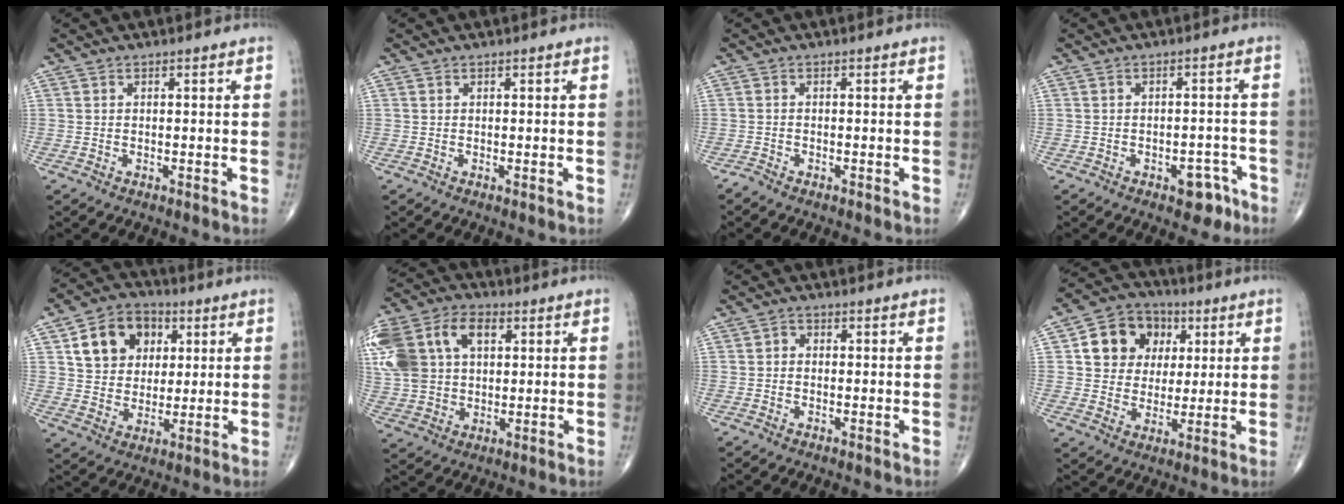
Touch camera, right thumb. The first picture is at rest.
{"total": 0.0}
{"total": 0.9, "force": [-0.8, 0.2, 0.2], "torque": [-0.009, 0.001, -0.019]}
{"total": 5.0, "force": [-2.9, 2.8, 2.9], "torque": [-0.014, 0.026, -0.032]}
{"total": 13.0, "force": [4.4, 10.2, 6.8], "torque": [-0.081, -0.003, 0.074]}
{"total": 22.9, "force": [6.4, 16.0, 15.0], "torque": [-0.352, 0.050, 0.124]}
{"total": 1.4, "force": [-0.2, 1.2, 0.7], "torque": [-0.003, 0.006, -0.009]}
{"total": 12.6, "force": [3.6, 10.7, 5.6], "torque": [-0.055, 0.000, 0.058]}